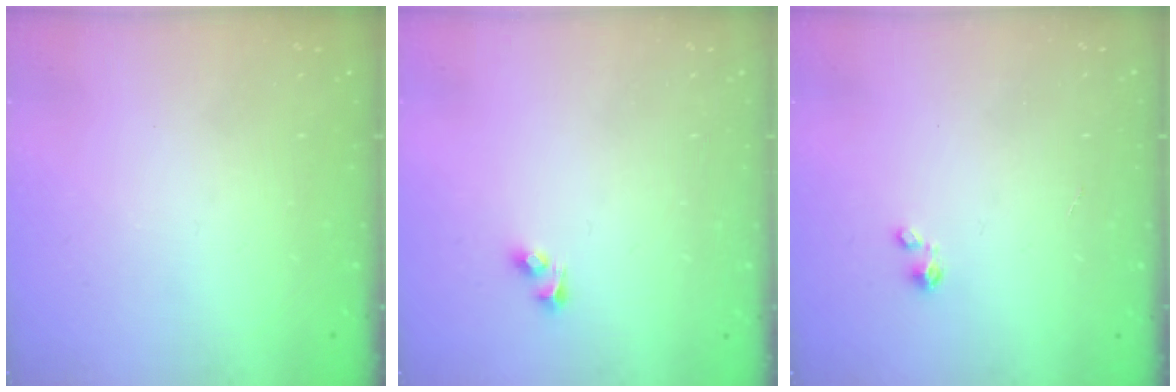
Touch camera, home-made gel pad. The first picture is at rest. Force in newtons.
{"total": 2.7, "press": 2.4, "slide": 1.1}
{"total": 0.0}